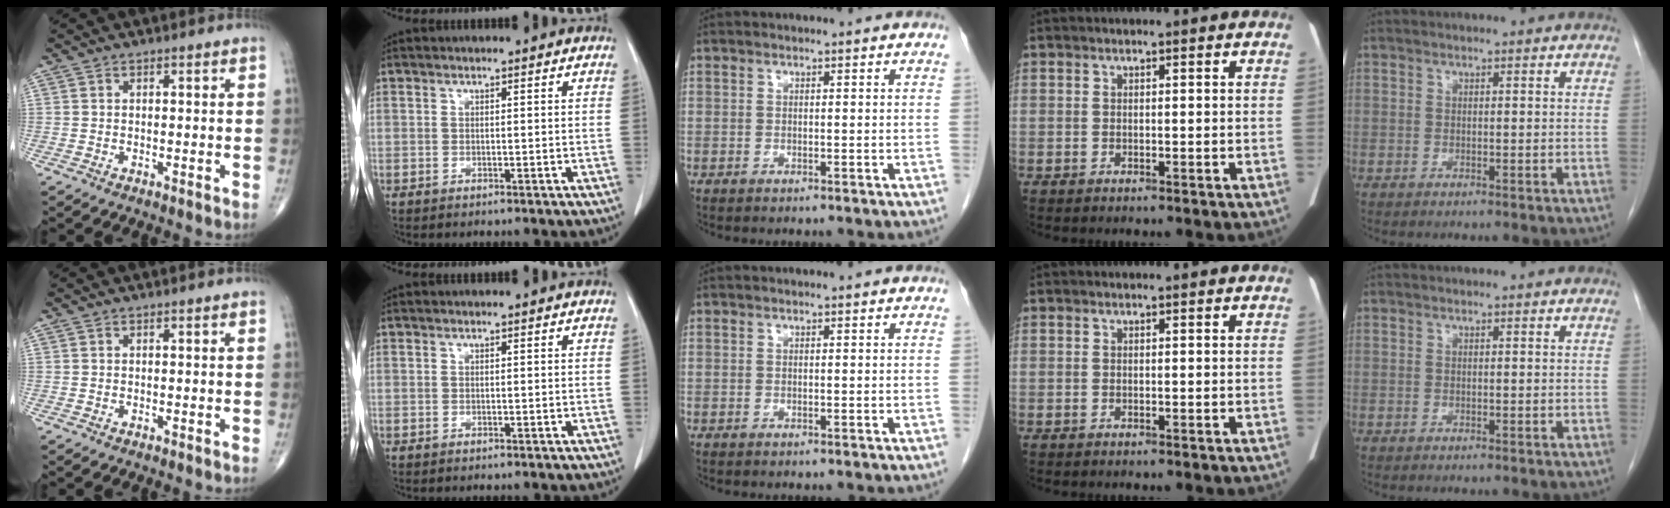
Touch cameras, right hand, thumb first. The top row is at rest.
{}